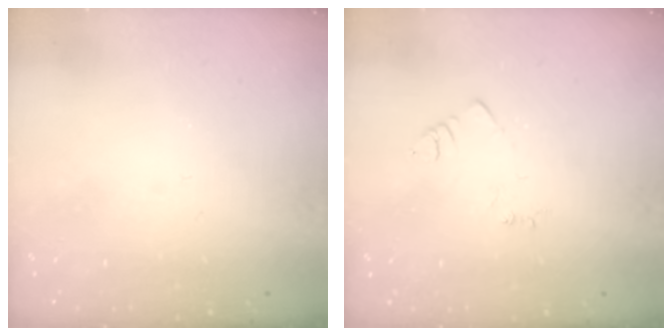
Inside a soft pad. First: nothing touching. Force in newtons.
{"total": 2.7, "press": 2.7, "slide": 0.4}